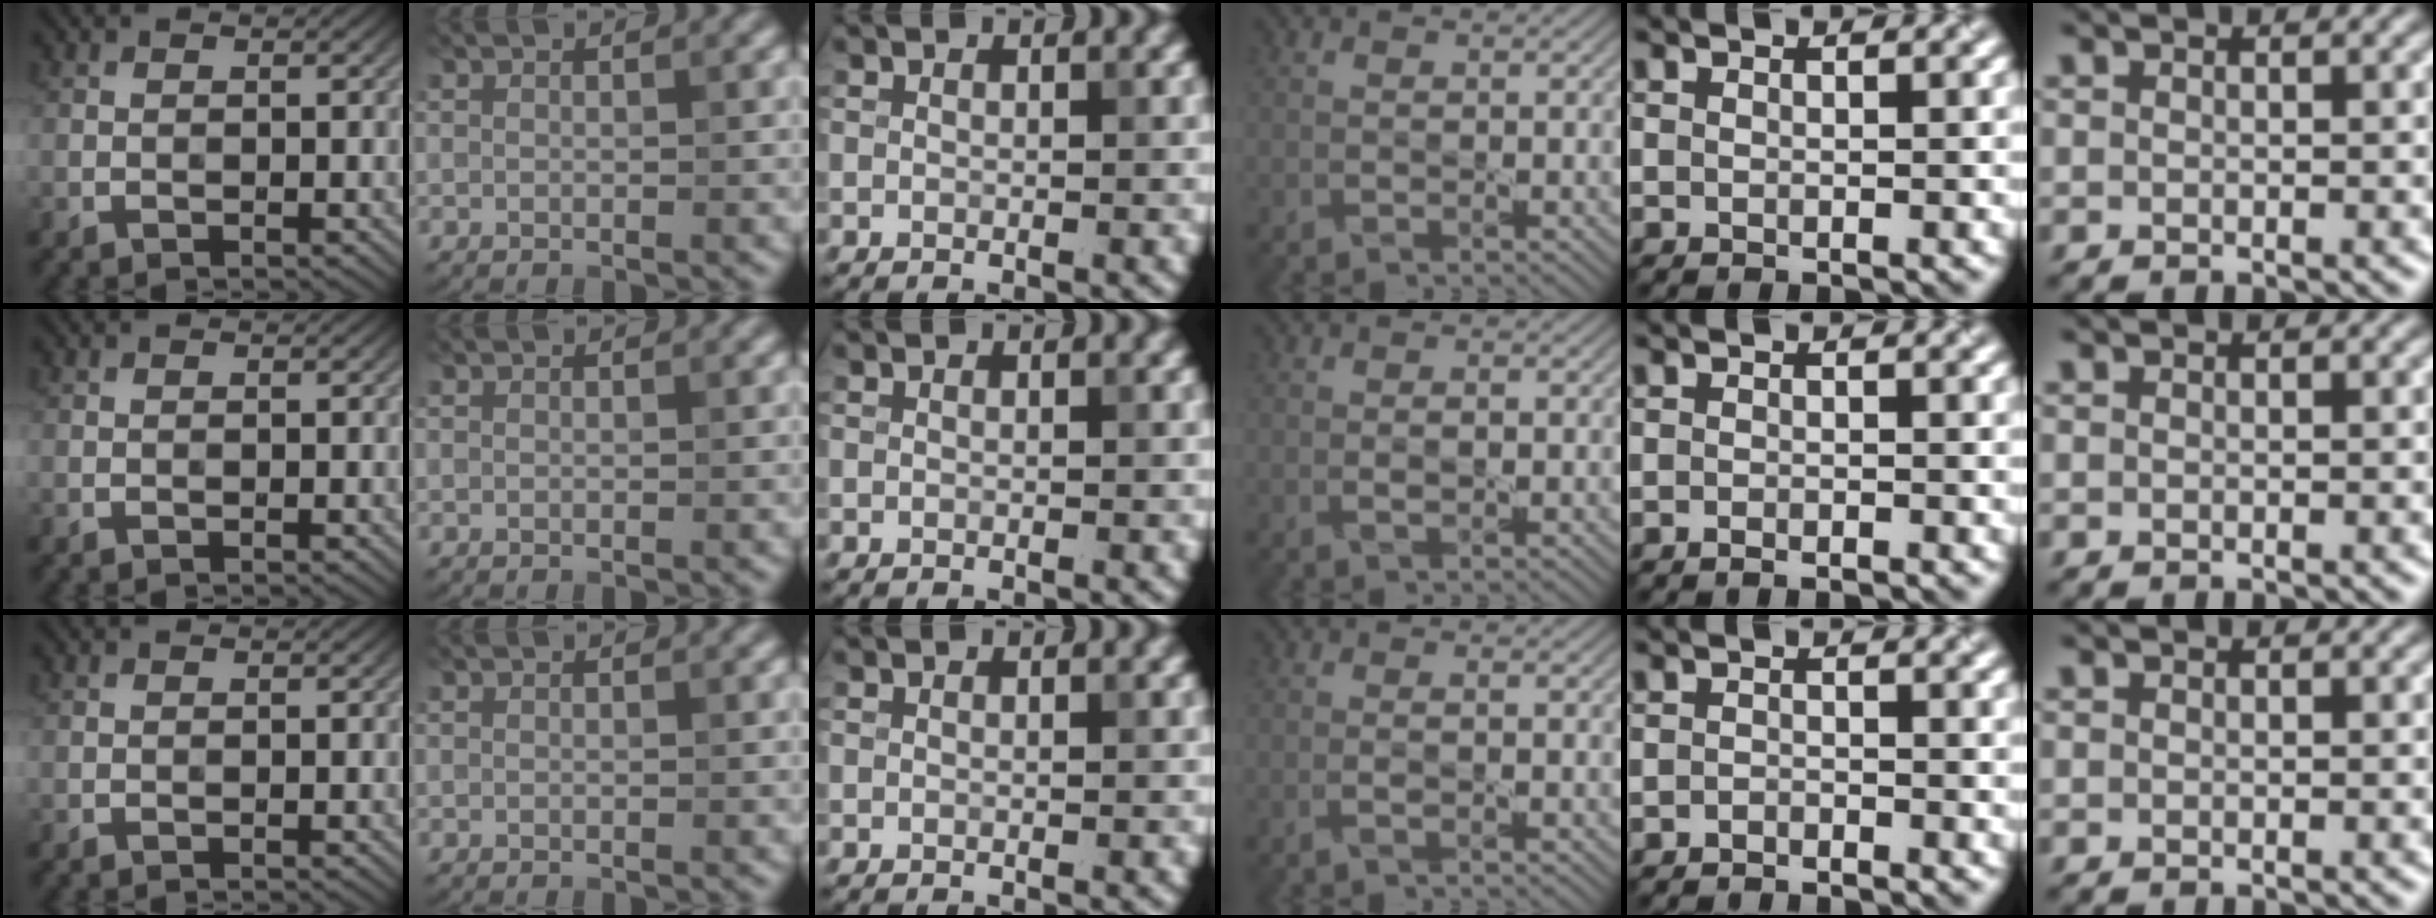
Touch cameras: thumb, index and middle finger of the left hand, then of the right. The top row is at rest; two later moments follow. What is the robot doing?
{"motion": "squeeze", "object": "foam earplug"}